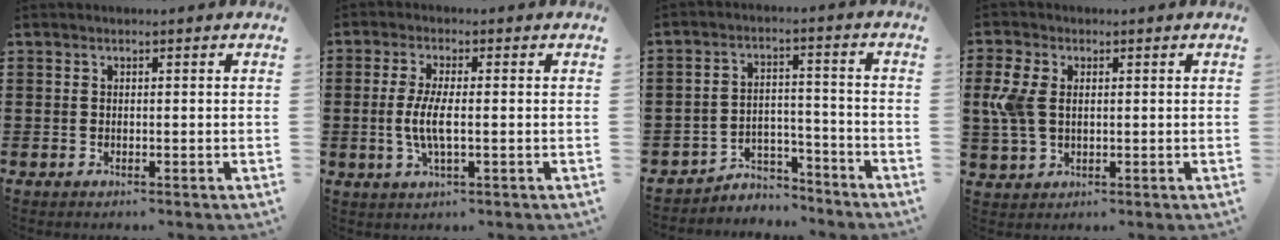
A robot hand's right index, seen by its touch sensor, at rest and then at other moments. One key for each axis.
{"total": 5.2, "fx": -0.6, "fy": 1.3, "fz": 4.9, "tx": -0.115, "ty": -0.006, "tz": -0.022}
{"total": 4.3, "fx": -4.0, "fy": 1.6, "fz": 0.5, "tx": -0.015, "ty": 0.011, "tz": -0.083}
{"total": 5.4, "fx": 0.7, "fy": 3.5, "fz": 4.0, "tx": -0.114, "ty": 0.001, "tz": 0.003}